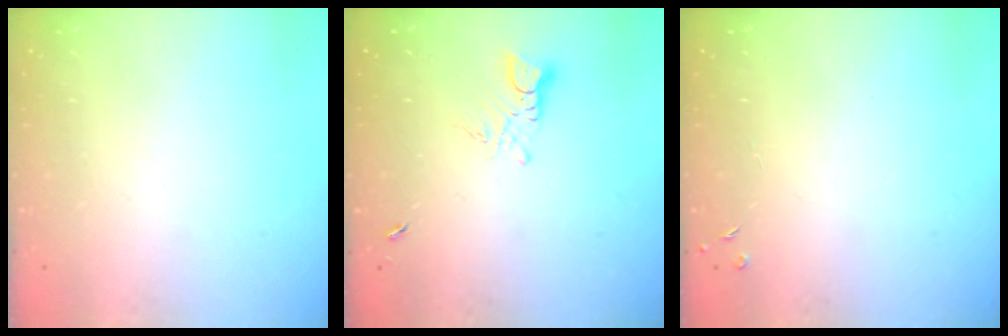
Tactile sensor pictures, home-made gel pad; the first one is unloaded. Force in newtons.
{"total": 3.0, "press": 3.0, "slide": 0.2}
{"total": 2.8, "press": 2.7, "slide": 0.5}